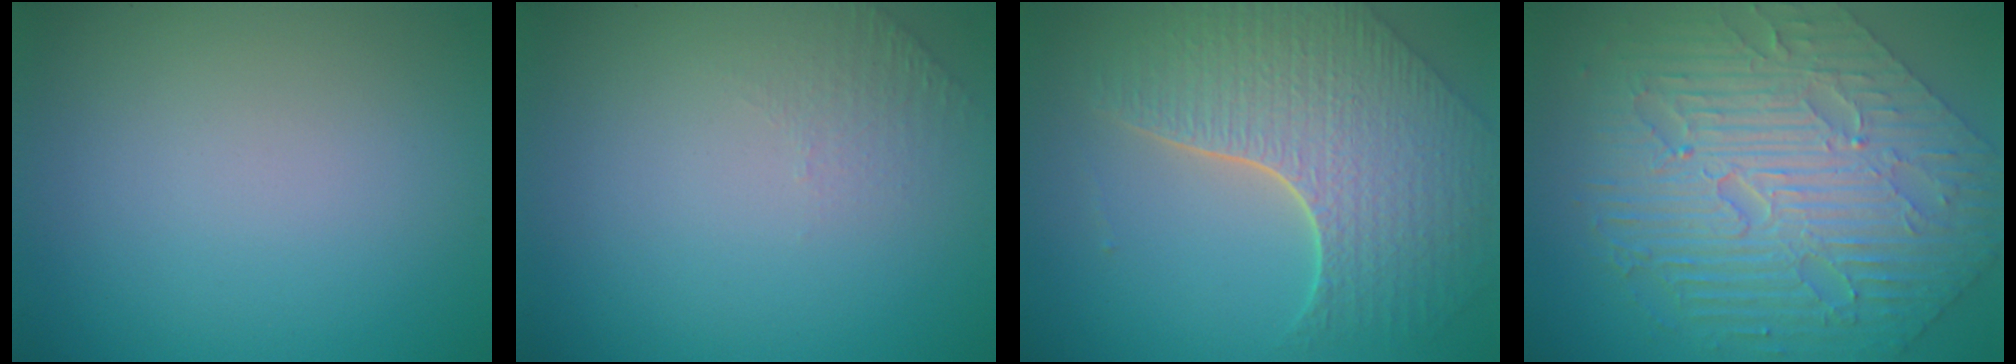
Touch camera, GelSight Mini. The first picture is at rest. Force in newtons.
{"total": 1.0, "press": 0.5, "slide": 0.9}
{"total": 8.0, "press": 5.7, "slide": 5.6}
{"total": 10.4, "press": 7.1, "slide": 7.6}